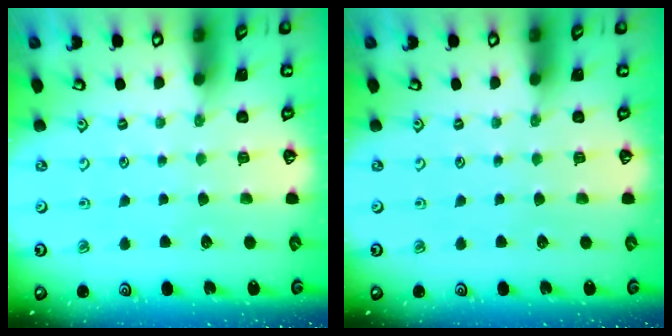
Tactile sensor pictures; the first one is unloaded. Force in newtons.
{"total": 0.0}